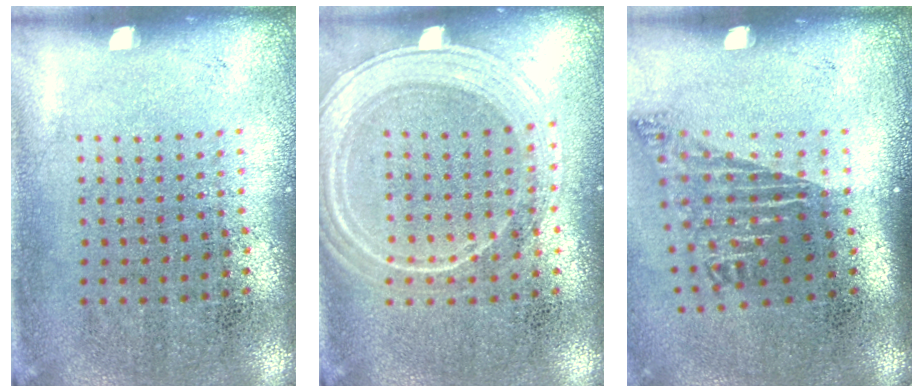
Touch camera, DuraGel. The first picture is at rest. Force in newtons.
{"total": 1.9, "press": 1.8, "slide": 0.3}
{"total": 1.8, "press": 1.1, "slide": 1.4}